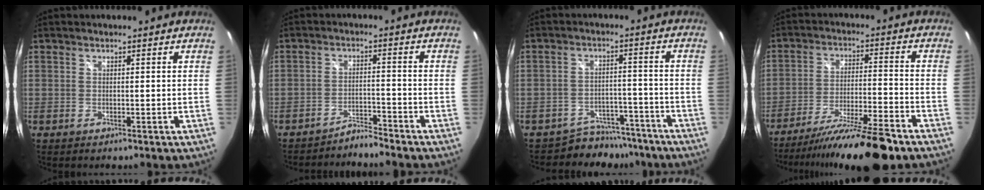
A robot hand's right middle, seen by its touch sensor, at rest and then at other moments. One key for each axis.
{"total": 3.6, "fx": -3.6, "fy": -0.2, "fz": 0.1, "tx": -0.011, "ty": 0.004, "tz": -0.062}
{"total": 8.6, "fx": -7.6, "fy": 4.0, "fz": 0.3, "tx": -0.011, "ty": 0.021, "tz": -0.105}
{"total": 16.2, "fx": -13.7, "fy": 0.4, "fz": 8.8, "tx": -0.166, "ty": -0.023, "tz": -0.222}